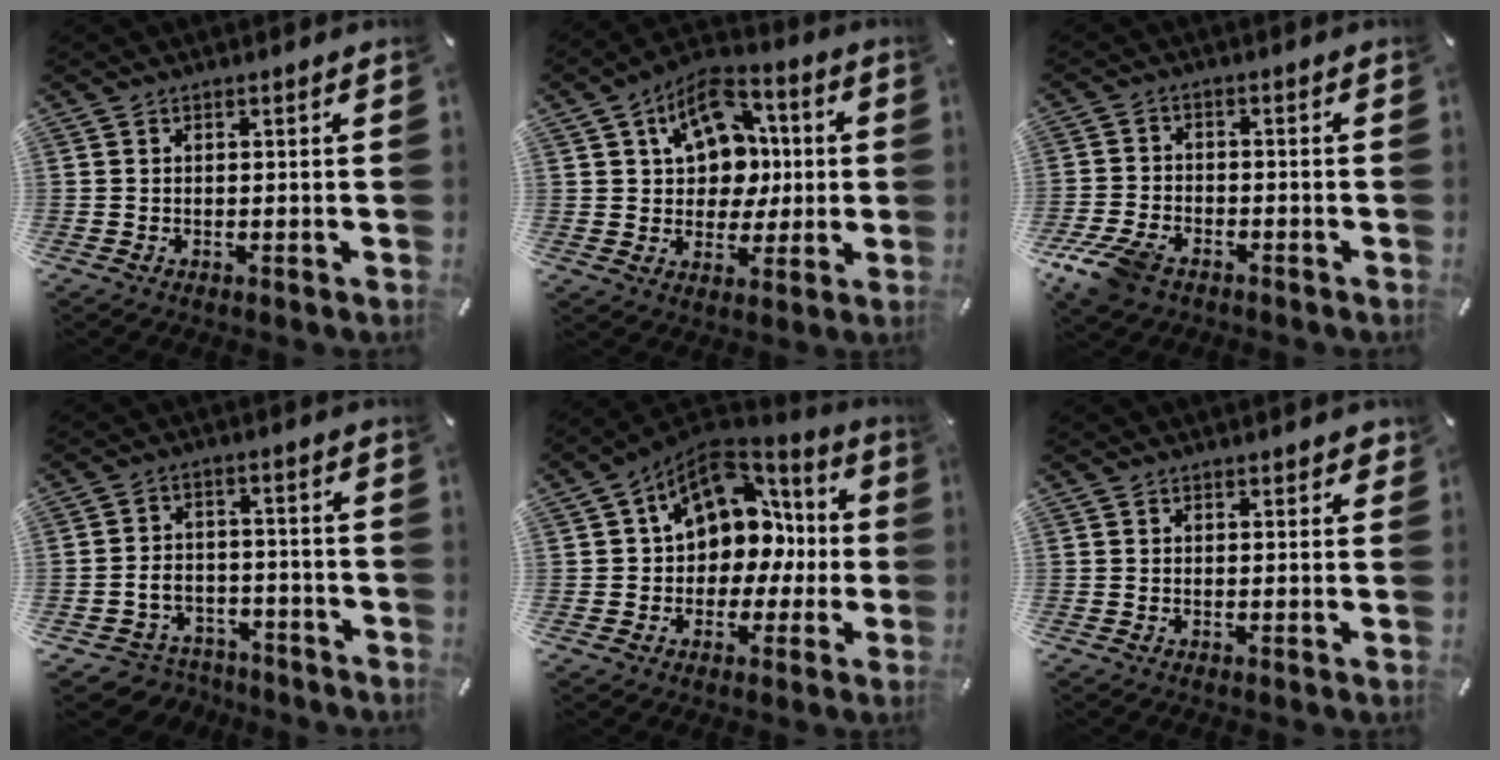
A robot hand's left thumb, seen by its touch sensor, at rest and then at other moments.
{"total": 14.0, "force": [3.9, 11.4, 7.1], "torque": [-0.111, -0.010, 0.078]}
{"total": 7.4, "force": [-4.8, 4.2, 3.7], "torque": [-0.089, 0.016, -0.094]}
{"total": 6.0, "force": [-2.7, 5.2, 1.4], "torque": [-0.040, 0.015, -0.051]}
{"total": 15.8, "force": [5.1, 11.7, 9.2], "torque": [-0.145, -0.034, 0.095]}
{"total": 1.1, "force": [0.8, 0.6, 0.4], "torque": [0.007, -0.005, 0.012]}